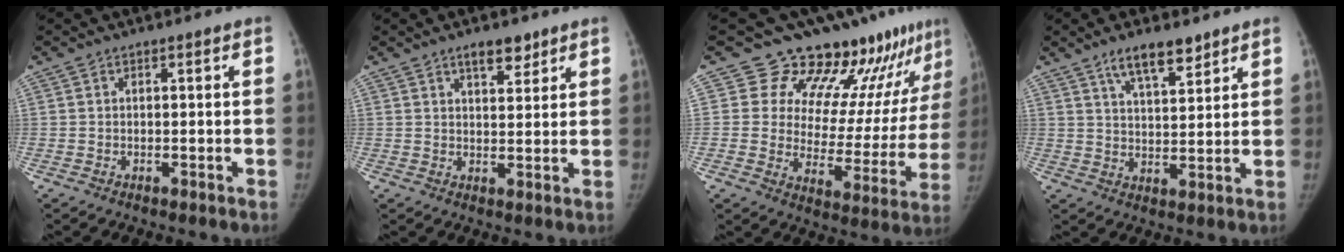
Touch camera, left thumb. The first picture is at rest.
{"total": 4.8, "force": [3.3, 2.1, 2.8], "torque": [-0.019, -0.021, 0.052]}
{"total": 17.6, "force": [15.0, 6.8, 6.1], "torque": [-0.007, -0.113, 0.196]}
{"total": 7.7, "force": [5.5, 2.5, 4.8], "torque": [-0.059, -0.035, 0.097]}